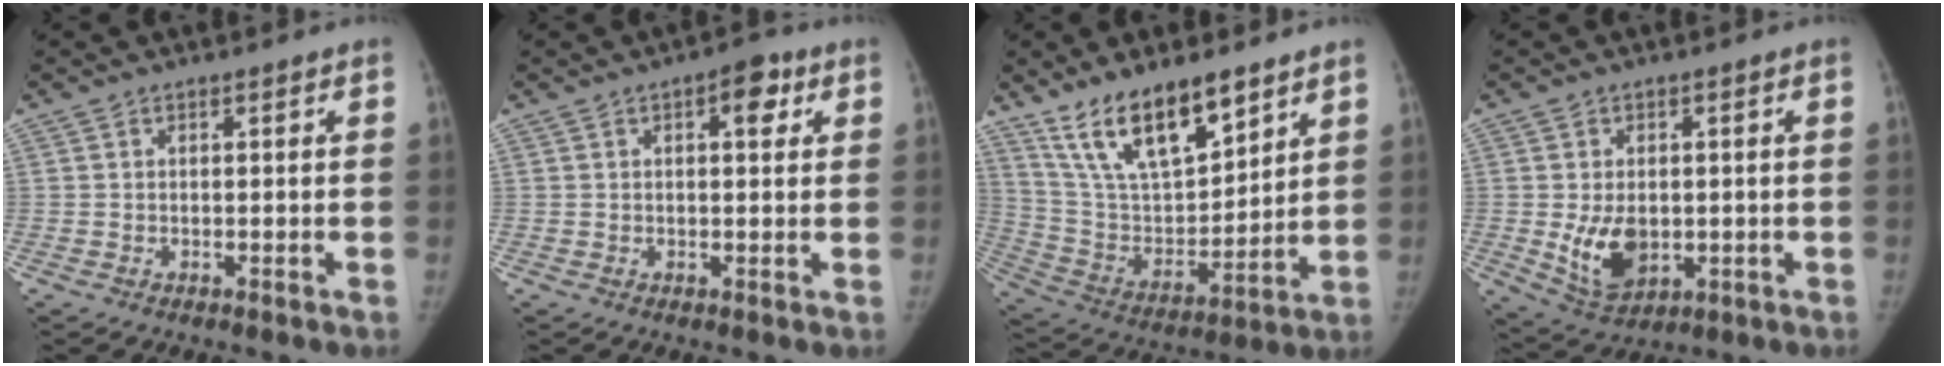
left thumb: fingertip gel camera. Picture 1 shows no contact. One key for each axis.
{"total": 4.7, "fx": 1.9, "fy": 2.3, "fz": 3.7, "tx": -0.033, "ty": 0.000, "tz": 0.018}
{"total": 17.5, "fx": 12.0, "fy": 6.9, "fz": 10.7, "tx": -0.151, "ty": -0.061, "tz": 0.234}
{"total": 8.5, "fx": -0.8, "fy": 5.9, "fz": 6.1, "tx": -0.085, "ty": -0.012, "tz": 0.002}